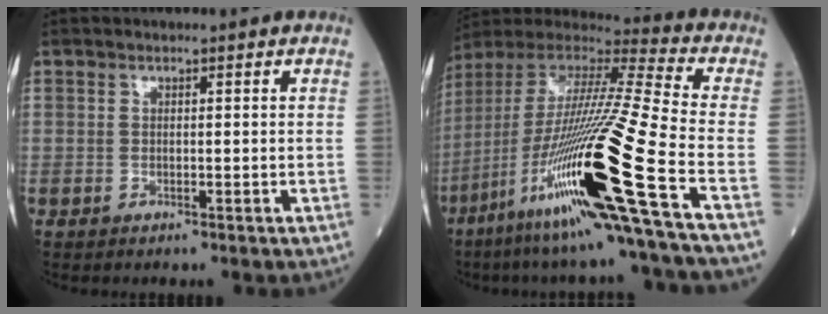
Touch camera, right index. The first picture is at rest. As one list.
[{"total": 27.4, "force": [-11.7, -1.1, 24.7], "torque": [-0.468, -0.051, -0.219]}]